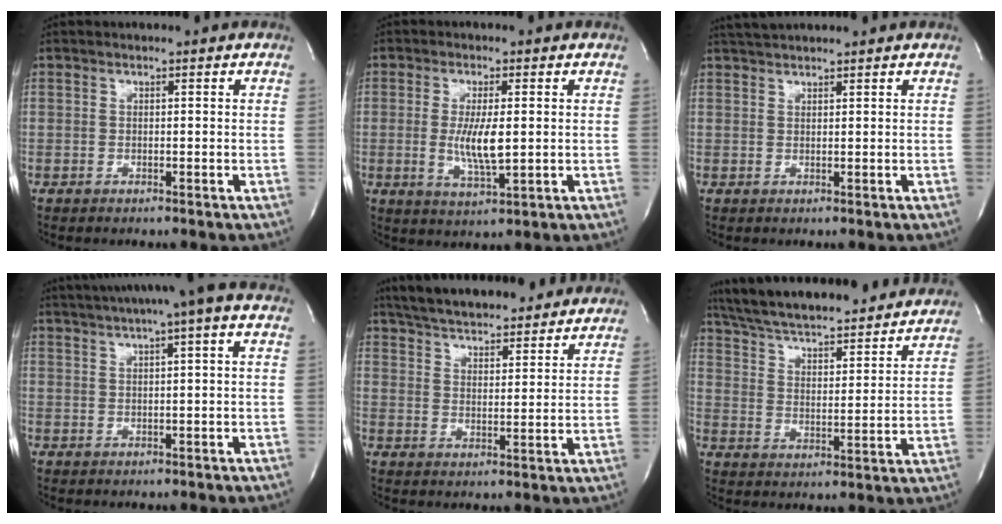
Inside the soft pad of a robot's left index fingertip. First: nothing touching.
{"total": 6.1, "force": [-0.2, 1.2, 6.0], "torque": [-0.118, -0.016, -0.002]}
{"total": 3.2, "force": [3.1, -0.1, 0.9], "torque": [-0.016, 0.022, 0.057]}
{"total": 8.8, "force": [6.1, -0.5, 6.4], "torque": [-0.105, 0.028, 0.081]}
{"total": 21.3, "force": [19.1, 4.4, 8.2], "torque": [-0.136, 0.025, 0.267]}
{"total": 28.1, "force": [25.5, 4.7, 10.8], "torque": [-0.186, -0.019, 0.346]}